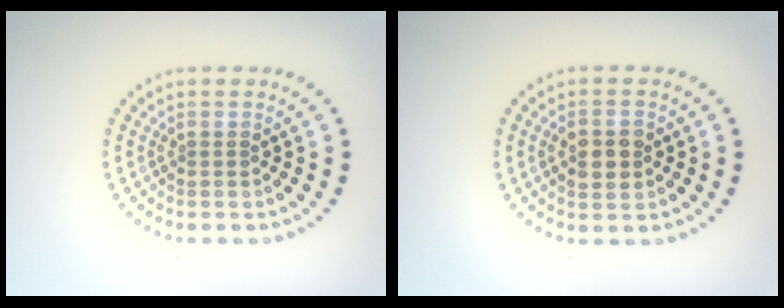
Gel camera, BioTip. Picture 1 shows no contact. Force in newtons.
{"total": 3.0, "press": 3.0, "slide": 0.2}